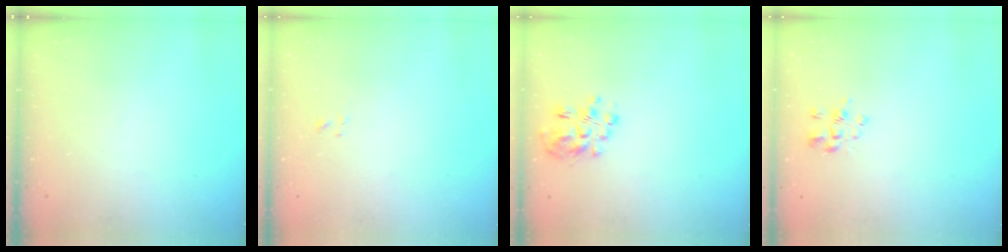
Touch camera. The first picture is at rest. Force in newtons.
{"total": 1.1, "press": 0.9, "slide": 0.6}
{"total": 7.6, "press": 7.4, "slide": 1.7}
{"total": 3.2, "press": 3.2, "slide": 0.4}